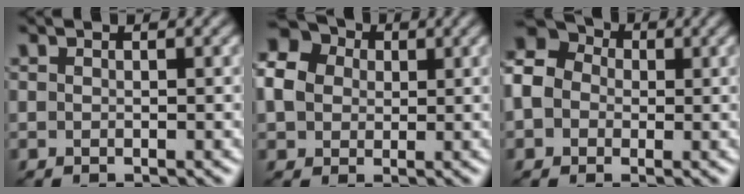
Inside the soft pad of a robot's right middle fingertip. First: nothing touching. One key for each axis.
{"total": 6.9, "fx": 1.4, "fy": 5.8, "fz": 3.3, "tx": -0.085, "ty": 0.032, "tz": 0.011}
{"total": 8.7, "fx": 0.1, "fy": 7.7, "fz": 4.2, "tx": -0.102, "ty": 0.034, "tz": -0.042}